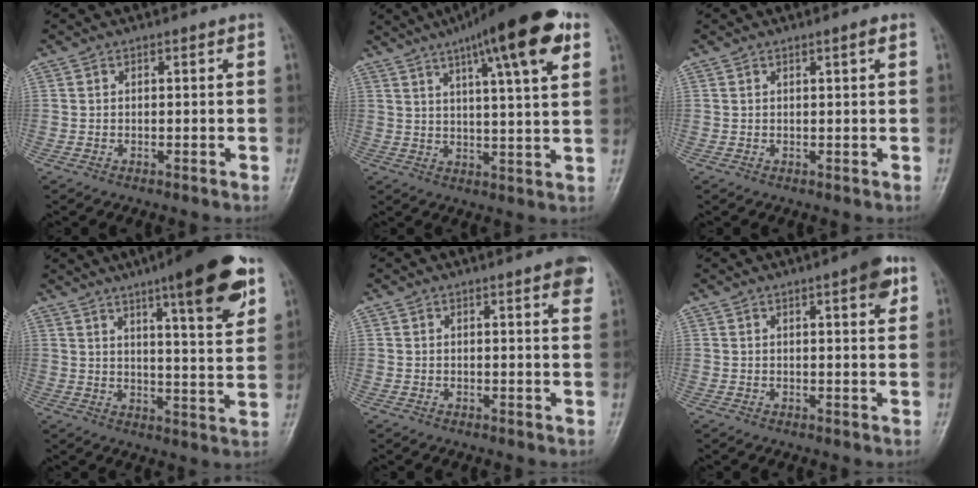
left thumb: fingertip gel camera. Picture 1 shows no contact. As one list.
[{"total": 18.1, "force": [9.4, 3.6, 15.1], "torque": [-0.212, -0.014, 0.136]}, {"total": 1.1, "force": [0.6, 0.0, 1.0], "torque": [-0.015, -0.001, 0.009]}, {"total": 16.9, "force": [9.6, 3.0, 13.5], "torque": [-0.169, -0.042, 0.136]}, {"total": 4.8, "force": [2.8, 0.7, 3.9], "torque": [-0.036, -0.004, 0.029]}, {"total": 5.4, "force": [2.8, 1.2, 4.5], "torque": [-0.051, -0.008, 0.031]}]